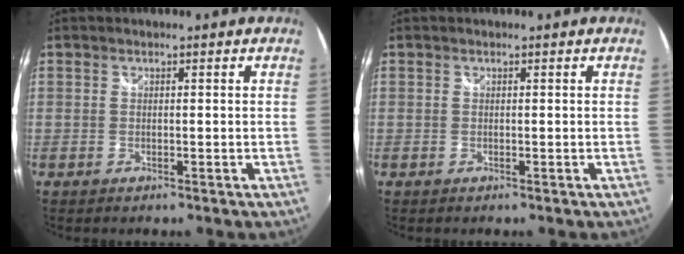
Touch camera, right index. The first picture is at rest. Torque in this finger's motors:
{"motor_torque": [0.06, 0.06, 0.00, 0.01]}